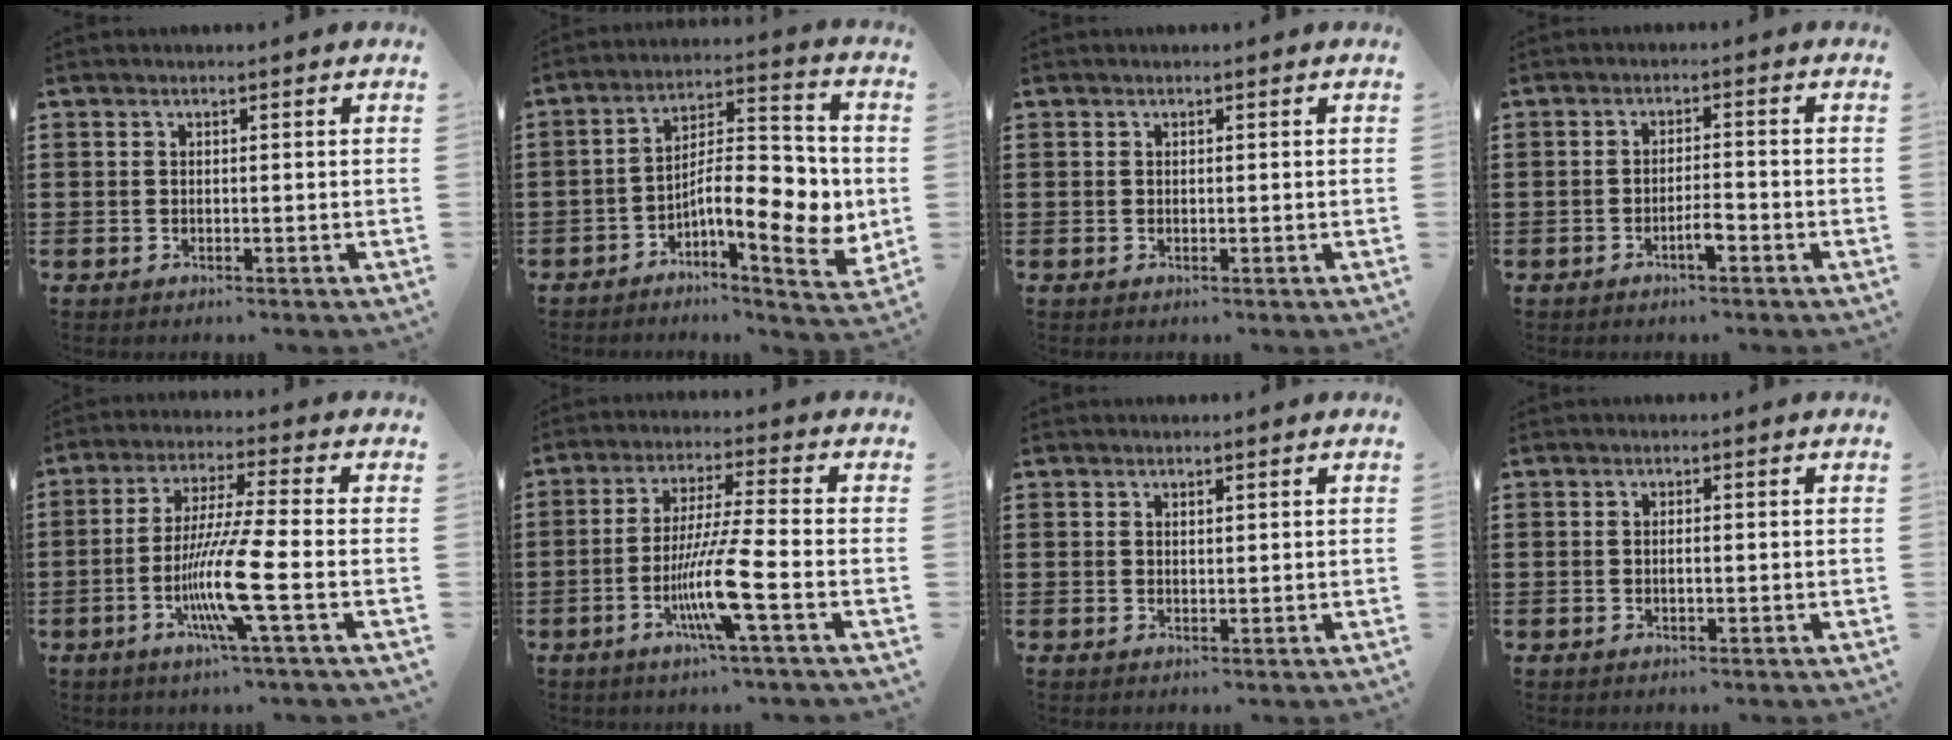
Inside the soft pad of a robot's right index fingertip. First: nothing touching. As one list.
[{"total": 11.3, "force": [-2.0, 4.3, 10.3], "torque": [-0.145, -0.013, -0.037]}, {"total": 0.0}, {"total": 3.0, "force": [-1.6, 0.6, 2.4], "torque": [-0.043, 0.004, -0.030]}, {"total": 10.6, "force": [-3.5, -0.1, 10.0], "torque": [-0.201, -0.019, -0.071]}, {"total": 9.7, "force": [-3.7, 0.1, 9.0], "torque": [-0.182, -0.017, -0.075]}, {"total": 0.5, "force": [0.4, 0.2, 0.3], "torque": [-0.006, 0.001, 0.008]}, {"total": 0.7, "force": [-0.3, 0.1, 0.6], "torque": [-0.012, -0.002, -0.004]}]